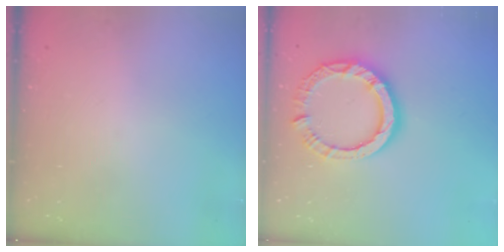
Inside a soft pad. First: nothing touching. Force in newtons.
{"total": 13.2, "press": 13.1, "slide": 1.6}